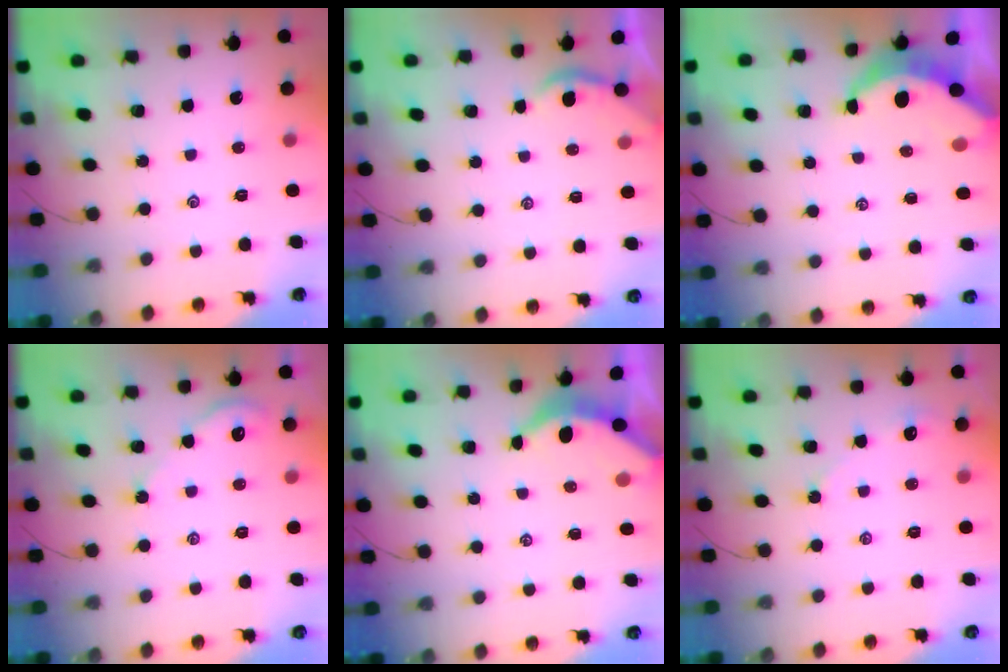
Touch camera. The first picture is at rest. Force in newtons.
{"total": 1.3, "press": 1.3, "slide": 0.3}
{"total": 6.9, "press": 6.9, "slide": 0.2}
{"total": 2.9, "press": 2.9, "slide": 0.4}
{"total": 3.6, "press": 3.6, "slide": 0.4}
{"total": 2.9, "press": 2.9, "slide": 0.5}